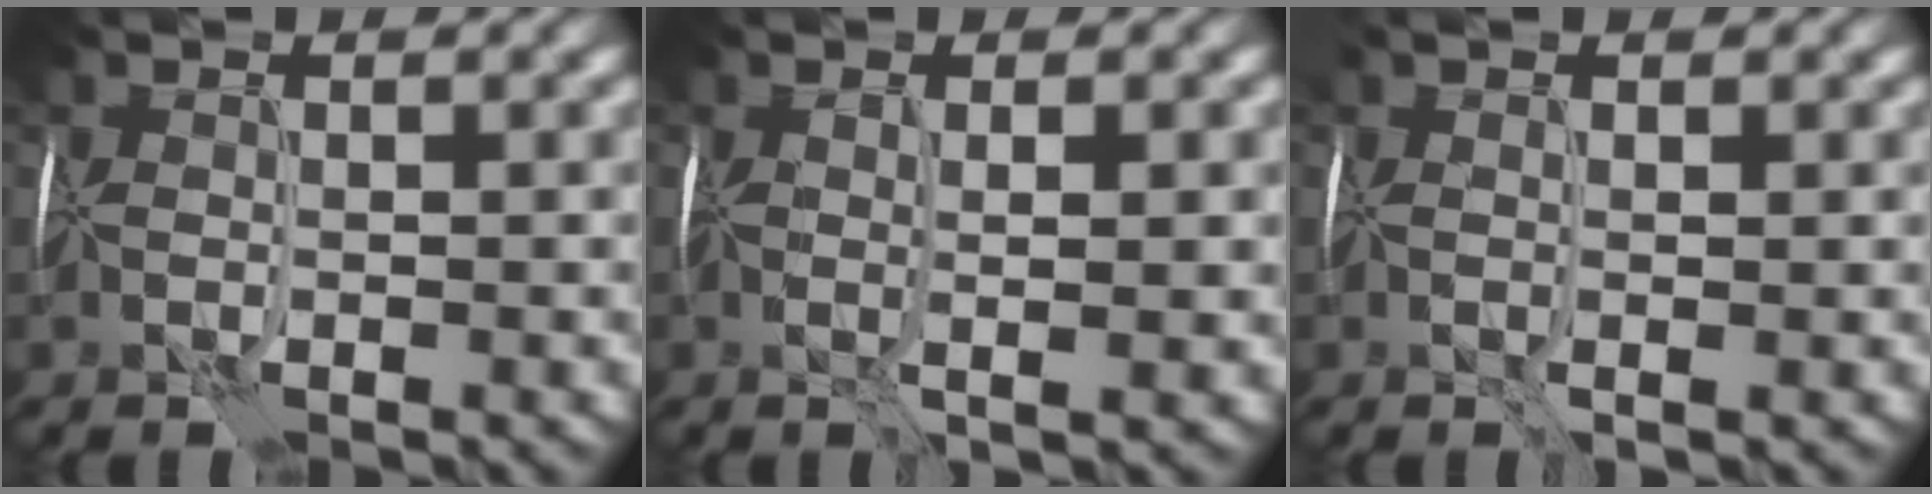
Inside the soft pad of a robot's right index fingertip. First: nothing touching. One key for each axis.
{"total": 1.8, "fx": 0.3, "fy": 0.1, "fz": 1.8, "tx": -0.041, "ty": -0.001, "tz": 0.002}
{"total": 0.6, "fx": 0.3, "fy": 0.0, "fz": 0.5, "tx": -0.012, "ty": -0.001, "tz": 0.004}